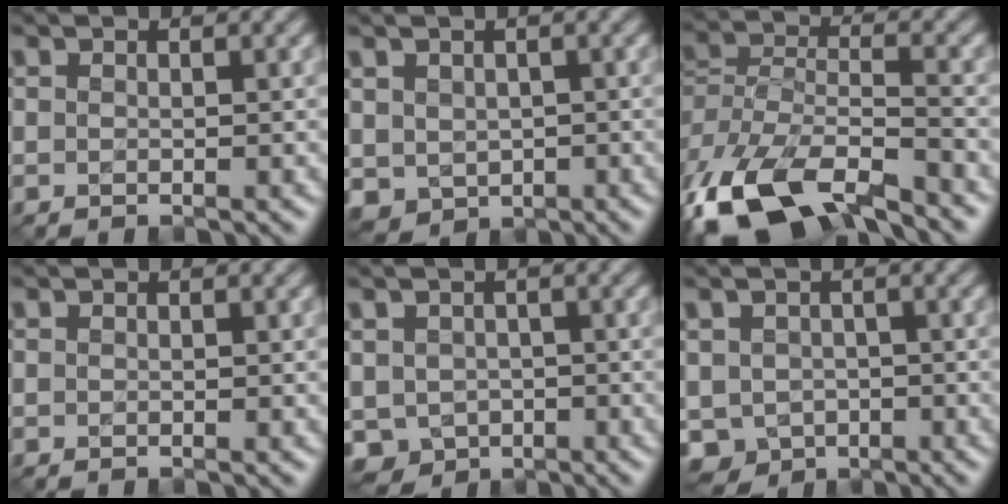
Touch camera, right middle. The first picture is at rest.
{"total": 2.9, "force": [-0.1, 2.6, 1.2], "torque": [-0.032, -0.007, 0.002]}
{"total": 13.2, "force": [-9.4, 5.3, 7.7], "torque": [-0.165, -0.026, -0.159]}
{"total": 0.0}
{"total": 4.0, "force": [-1.3, 3.5, 1.6], "torque": [-0.032, -0.008, -0.026]}
{"total": 4.4, "force": [-1.5, 3.7, 1.7], "torque": [-0.033, -0.009, -0.030]}